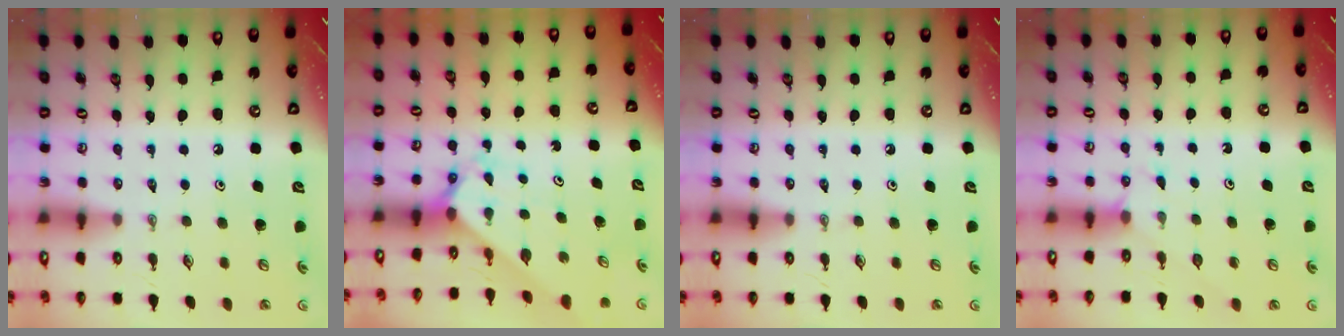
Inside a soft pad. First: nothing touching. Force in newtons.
{"total": 2.1, "press": 2.1, "slide": 0.1}
{"total": 0.0}
{"total": 3.0, "press": 2.9, "slide": 0.4}